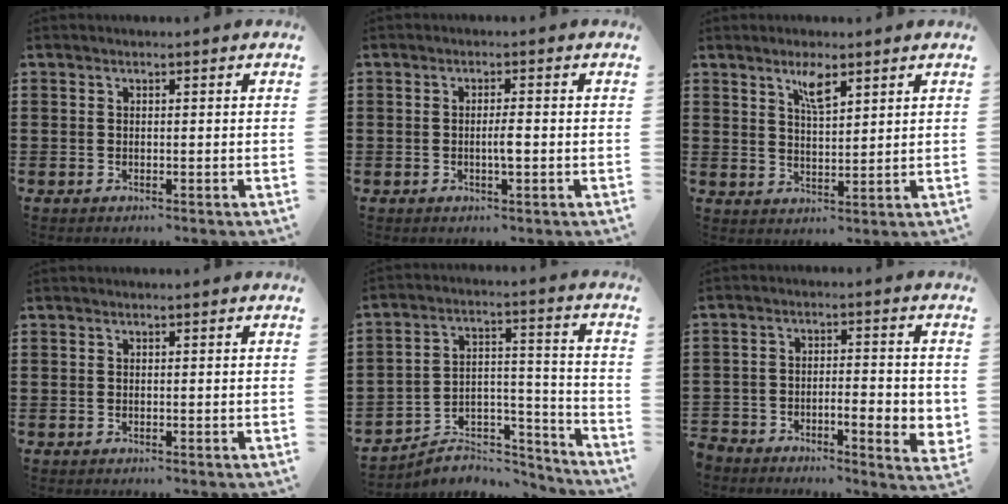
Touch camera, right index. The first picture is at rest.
{"total": 2.2, "force": [-0.5, 0.3, 2.2], "torque": [-0.041, 0.001, -0.009]}
{"total": 4.1, "force": [2.8, 1.0, 2.8], "torque": [-0.055, 0.001, 0.047]}
{"total": 0.0}
{"total": 5.1, "force": [-4.5, 2.2, 1.1], "torque": [-0.019, 0.007, -0.089]}
{"total": 4.7, "force": [-3.0, 1.5, 3.4], "torque": [-0.057, 0.000, -0.054]}